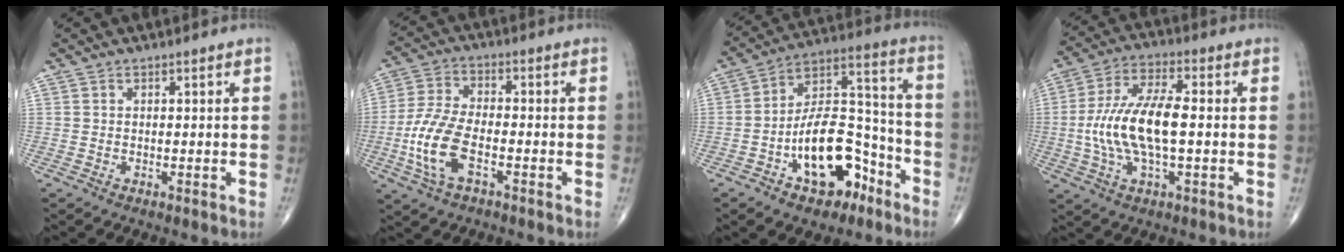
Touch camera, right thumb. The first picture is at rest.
{"total": 11.0, "force": [-3.7, 5.2, 9.0], "torque": [-0.197, 0.018, -0.073]}
{"total": 17.5, "force": [-8.1, 9.6, 12.2], "torque": [-0.162, 0.085, -0.129]}
{"total": 14.4, "force": [-1.0, 5.5, 13.3], "torque": [-0.279, 0.021, -0.020]}